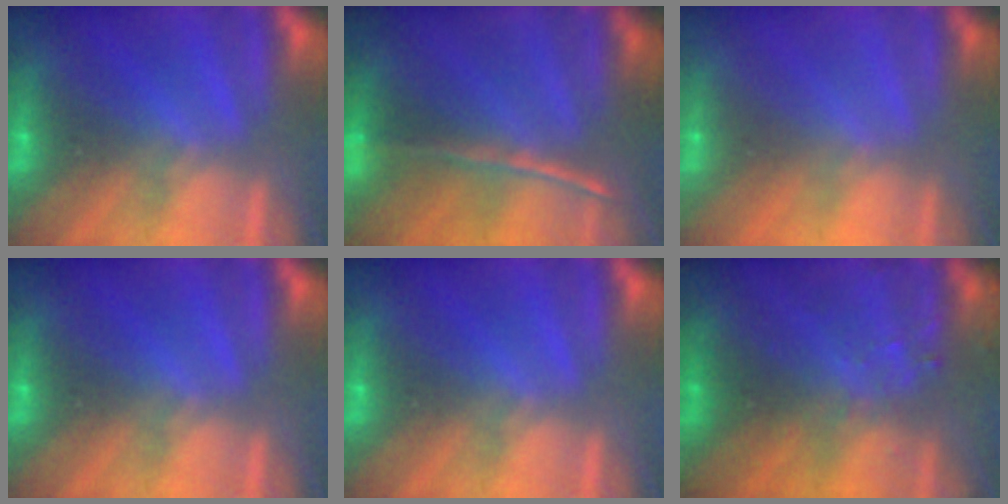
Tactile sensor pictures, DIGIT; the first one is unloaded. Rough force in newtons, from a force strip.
{"total": 1.6}
{"total": 3.0}
{"total": 0.0}
{"total": 0.0}
{"total": 6.6}